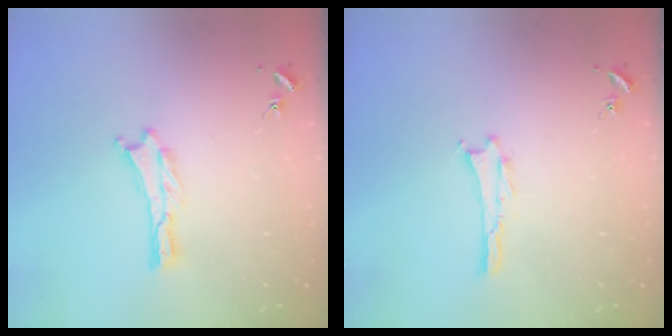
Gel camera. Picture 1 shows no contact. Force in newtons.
{"total": 0.0}